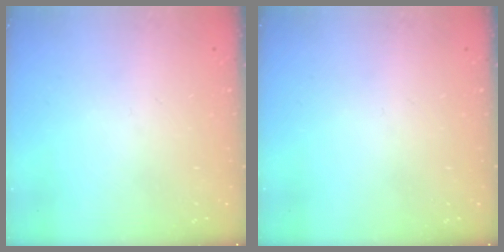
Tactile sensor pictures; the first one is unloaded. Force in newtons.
{"total": 0.0}